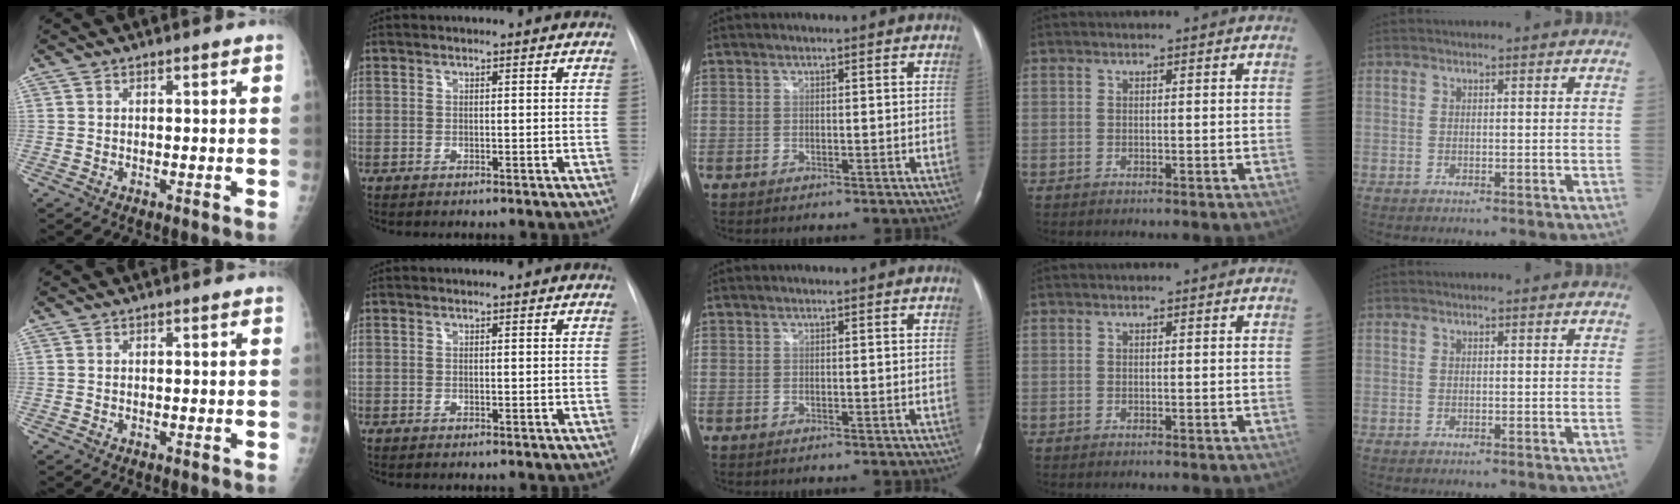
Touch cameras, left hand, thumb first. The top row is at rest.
{}